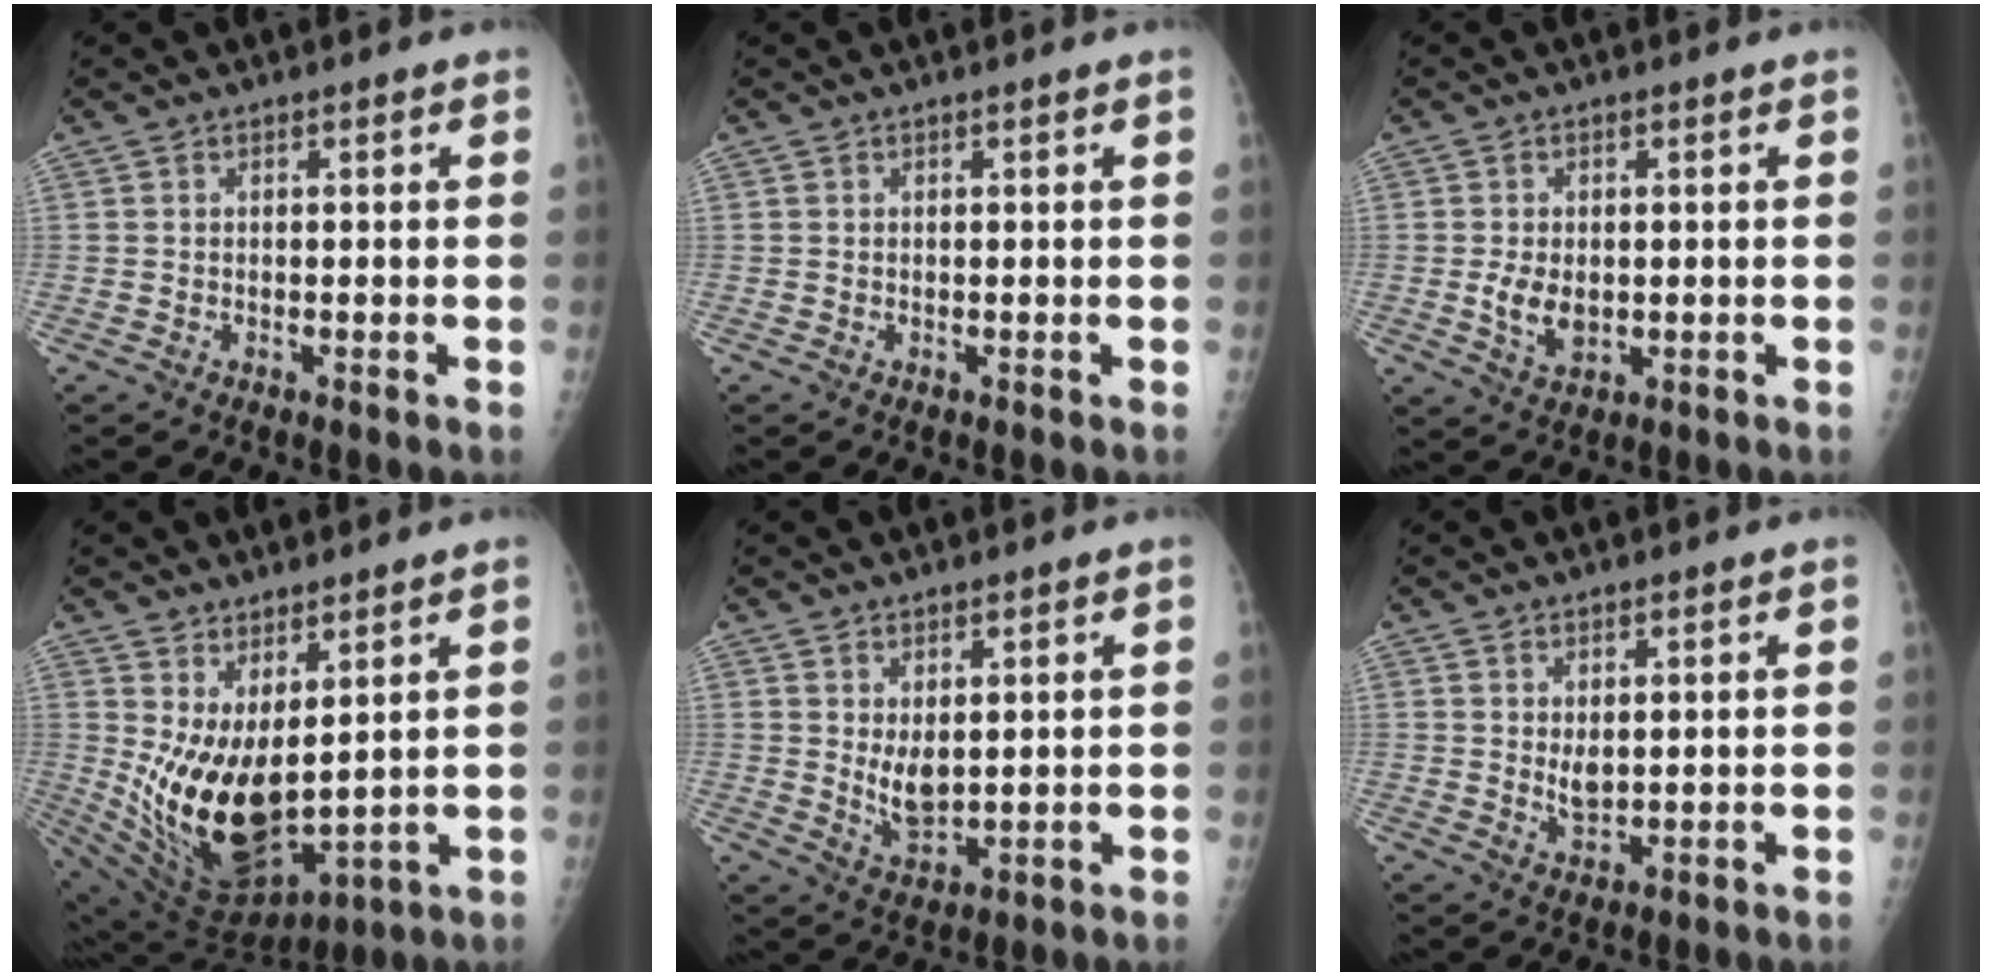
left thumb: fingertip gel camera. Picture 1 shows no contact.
{"total": 0.0}
{"total": 5.0, "force": [-0.4, 3.3, 3.8], "torque": [-0.059, -0.010, -0.001]}
{"total": 15.2, "force": [3.2, 7.2, 13.0], "torque": [-0.225, -0.060, 0.088]}
{"total": 5.1, "force": [1.4, 2.6, 4.1], "torque": [-0.058, -0.024, 0.034]}
{"total": 3.1, "force": [0.9, 1.6, 2.4], "torque": [-0.032, -0.017, 0.020]}